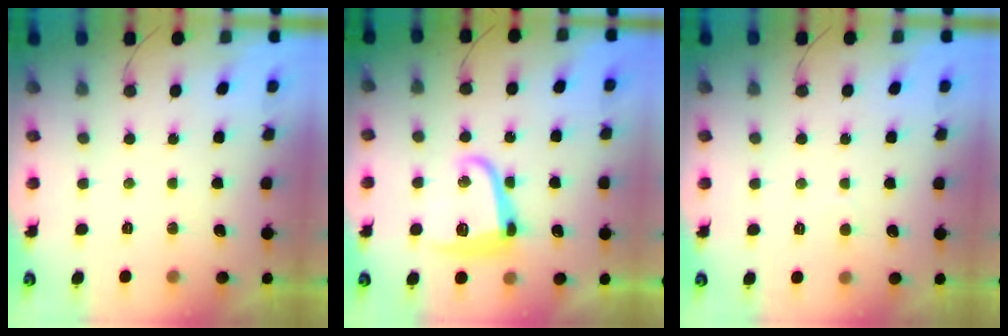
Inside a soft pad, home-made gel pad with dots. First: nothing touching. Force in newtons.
{"total": 13.3, "press": 13.3, "slide": 0.9}
{"total": 2.7, "press": 2.7, "slide": 0.3}